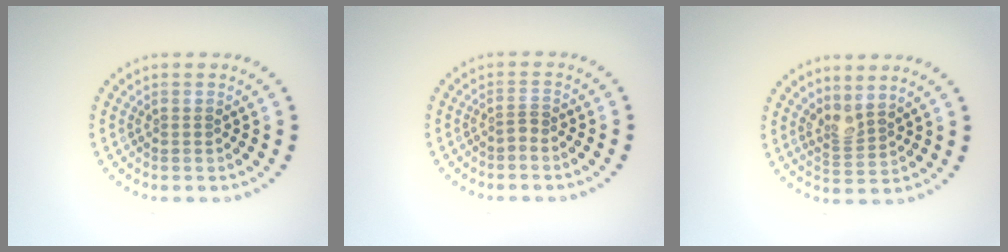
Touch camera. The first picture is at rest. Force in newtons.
{"total": 0.8, "press": 0.4, "slide": 0.6}
{"total": 2.1, "press": 1.5, "slide": 1.4}